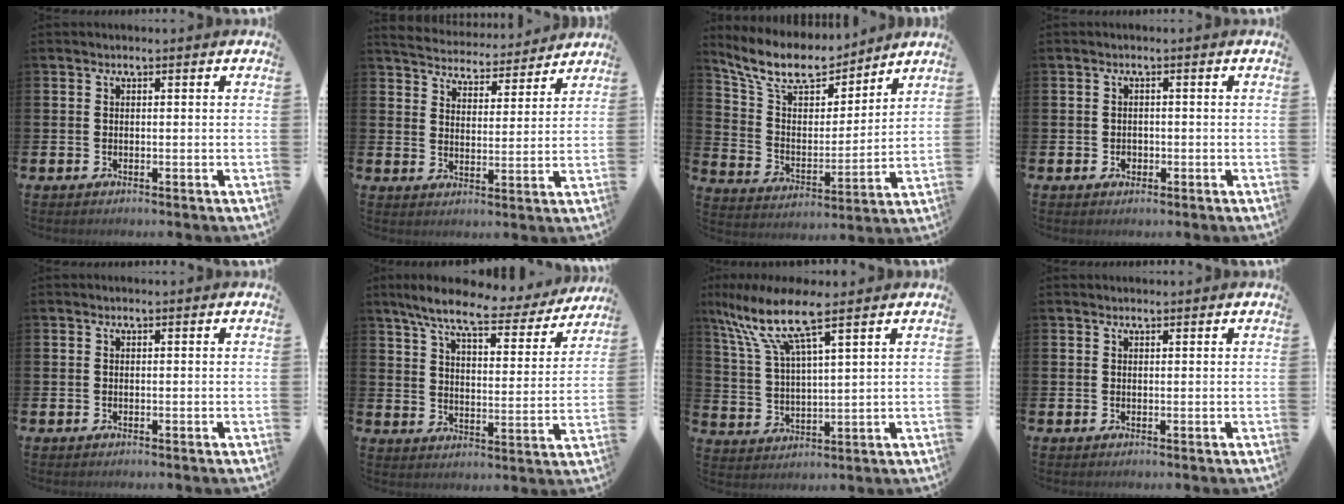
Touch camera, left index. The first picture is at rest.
{"total": 5.1, "force": [5.0, 1.1, 0.1], "torque": [-0.023, -0.043, 0.086]}
{"total": 10.6, "force": [9.3, 3.4, 3.7], "torque": [-0.122, -0.050, 0.170]}
{"total": 1.2, "force": [-0.3, 1.0, 0.5], "torque": [-0.010, 0.007, -0.008]}
{"total": 0.0}
{"total": 8.8, "force": [7.6, 1.5, 4.1], "torque": [-0.105, -0.041, 0.129]}
{"total": 9.6, "force": [7.4, 1.5, 6.0], "torque": [-0.145, -0.026, 0.128]}
{"total": 0.5, "force": [0.5, 0.1, 0.1], "torque": [0.008, -0.003, 0.007]}